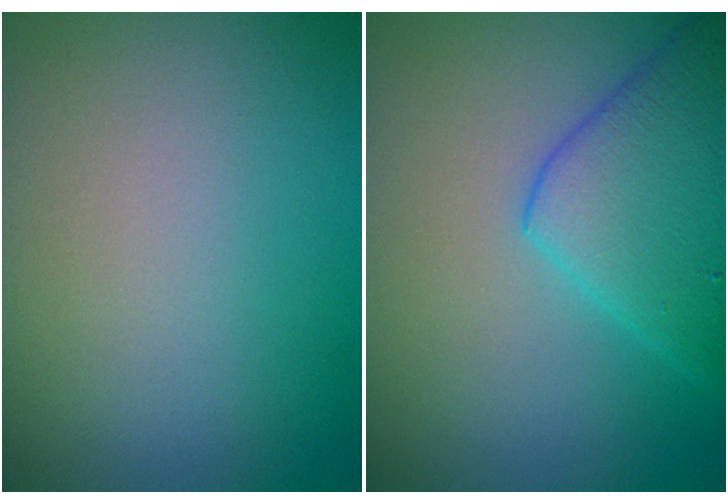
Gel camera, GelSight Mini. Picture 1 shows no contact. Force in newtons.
{"total": 5.8, "press": 5.8, "slide": 0.3}